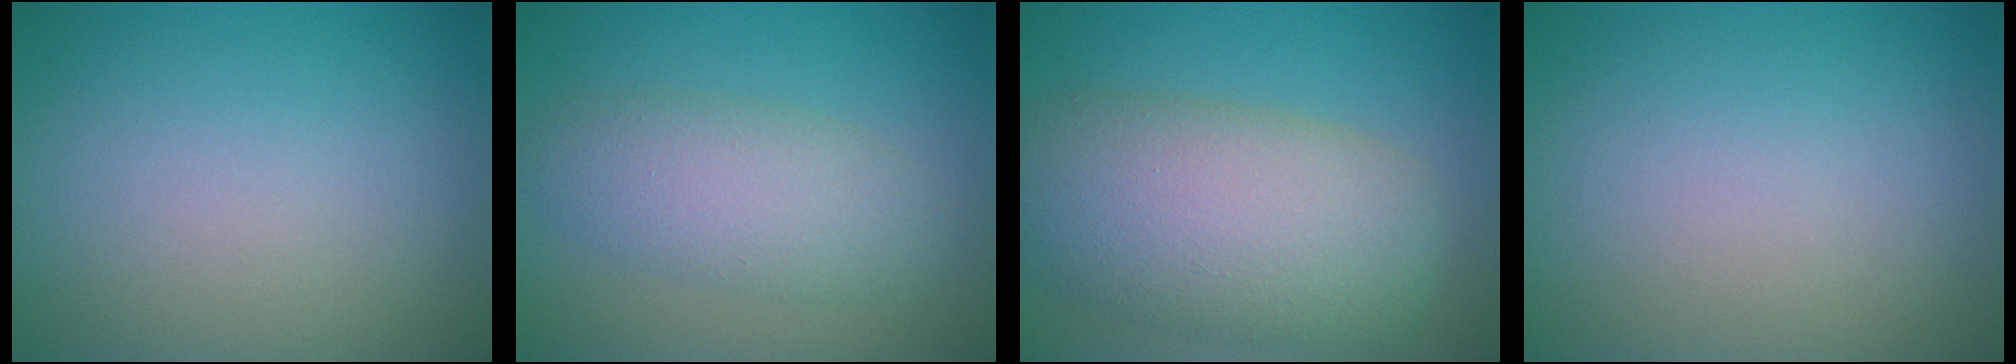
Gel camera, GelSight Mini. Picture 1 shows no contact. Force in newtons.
{"total": 4.7, "press": 4.7, "slide": 0.1}
{"total": 10.1, "press": 10.1, "slide": 0.9}
{"total": 0.0}